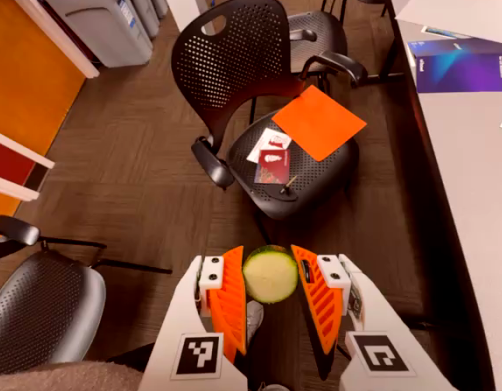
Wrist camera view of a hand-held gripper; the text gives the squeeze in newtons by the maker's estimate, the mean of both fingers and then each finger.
{"total": 14.2, "left": 15.0, "right": 13.4}